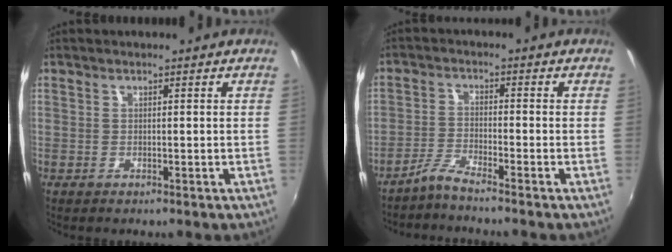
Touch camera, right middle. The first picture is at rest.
{"total": 3.2, "force": [-2.9, -0.8, 0.9], "torque": [-0.036, 0.000, -0.061]}